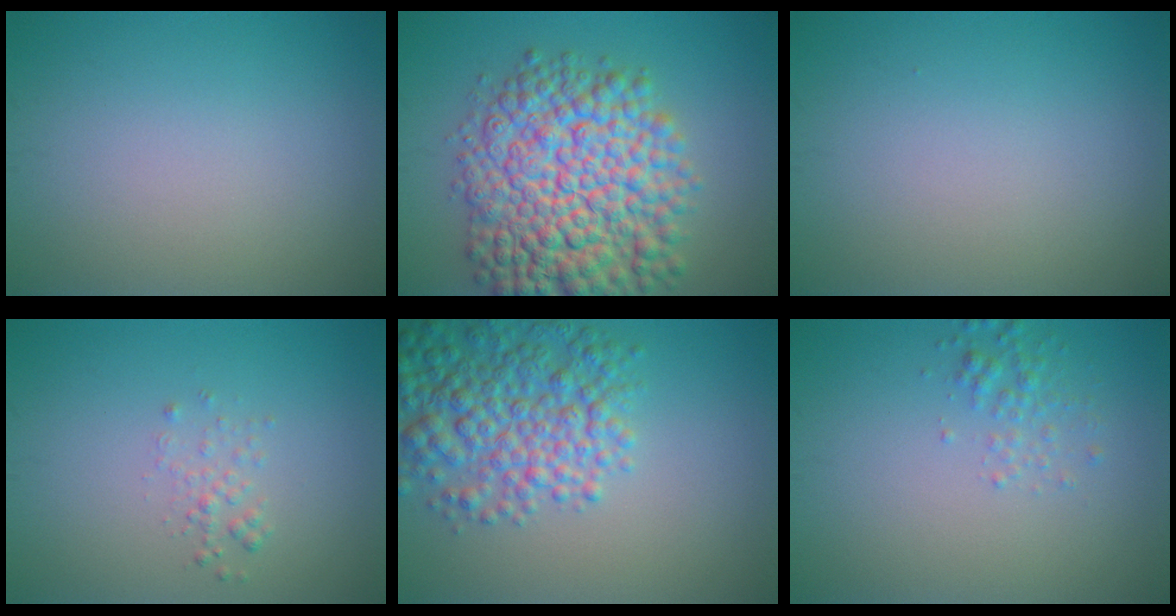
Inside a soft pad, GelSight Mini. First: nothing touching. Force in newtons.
{"total": 12.4, "press": 12.4, "slide": 0.3}
{"total": 0.0}
{"total": 1.1, "press": 1.1, "slide": 0.1}
{"total": 6.7, "press": 6.7, "slide": 0.2}
{"total": 1.6, "press": 1.6, "slide": 0.1}